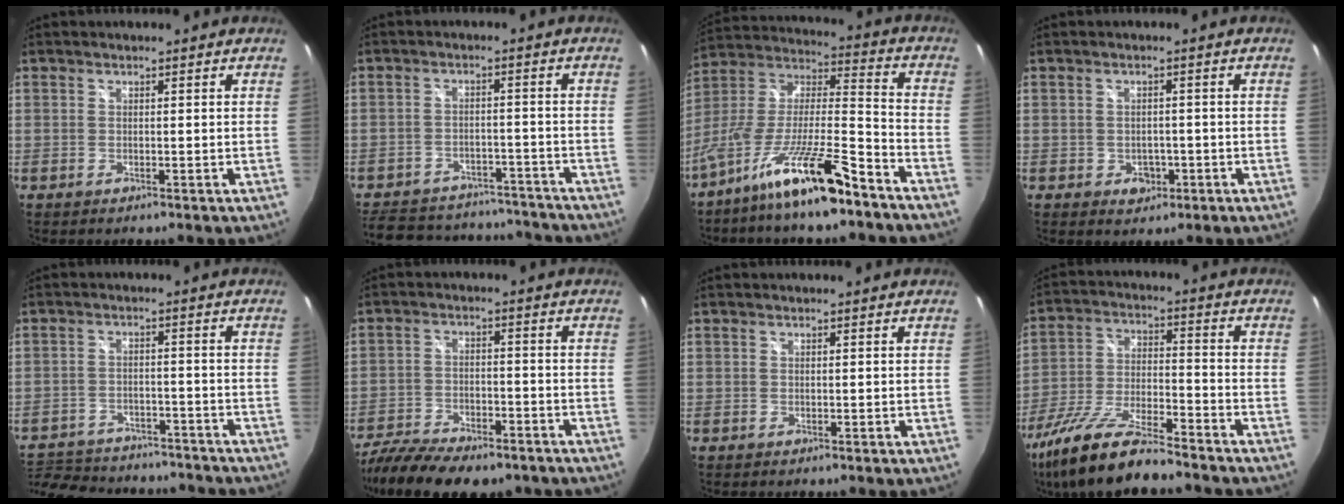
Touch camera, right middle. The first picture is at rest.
{"total": 22.8, "force": [-19.0, 9.6, 8.1], "torque": [-0.185, 0.028, -0.239]}
{"total": 18.3, "force": [-12.5, 2.5, 13.1], "torque": [-0.240, -0.023, -0.226]}
{"total": 3.4, "force": [-1.3, 2.8, 1.3], "torque": [-0.027, 0.000, -0.011]}
{"total": 22.7, "force": [-18.8, 9.3, 8.7], "torque": [-0.195, 0.007, -0.253]}
{"total": 17.7, "force": [-13.8, 6.4, 9.0], "torque": [-0.192, -0.035, -0.222]}
{"total": 0.0}
{"total": 16.8, "force": [-13.6, 2.8, 9.4], "torque": [-0.195, -0.031, -0.248]}